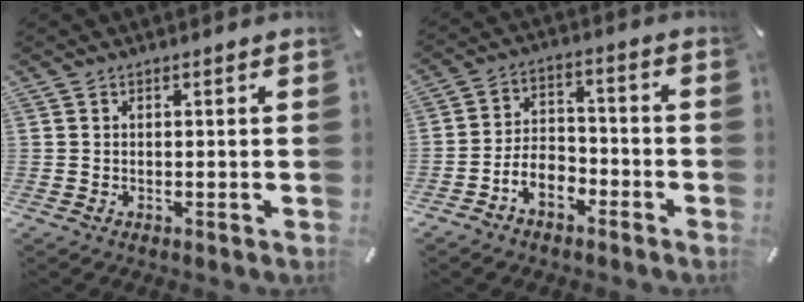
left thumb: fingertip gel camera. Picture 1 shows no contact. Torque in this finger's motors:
{"motor_torque": [-0.02, 0.44, 0.47, 0.37, 0.09]}